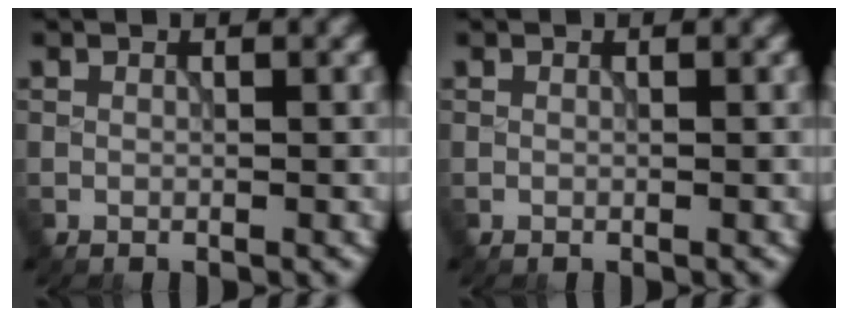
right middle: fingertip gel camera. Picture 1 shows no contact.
{"total": 0.0}